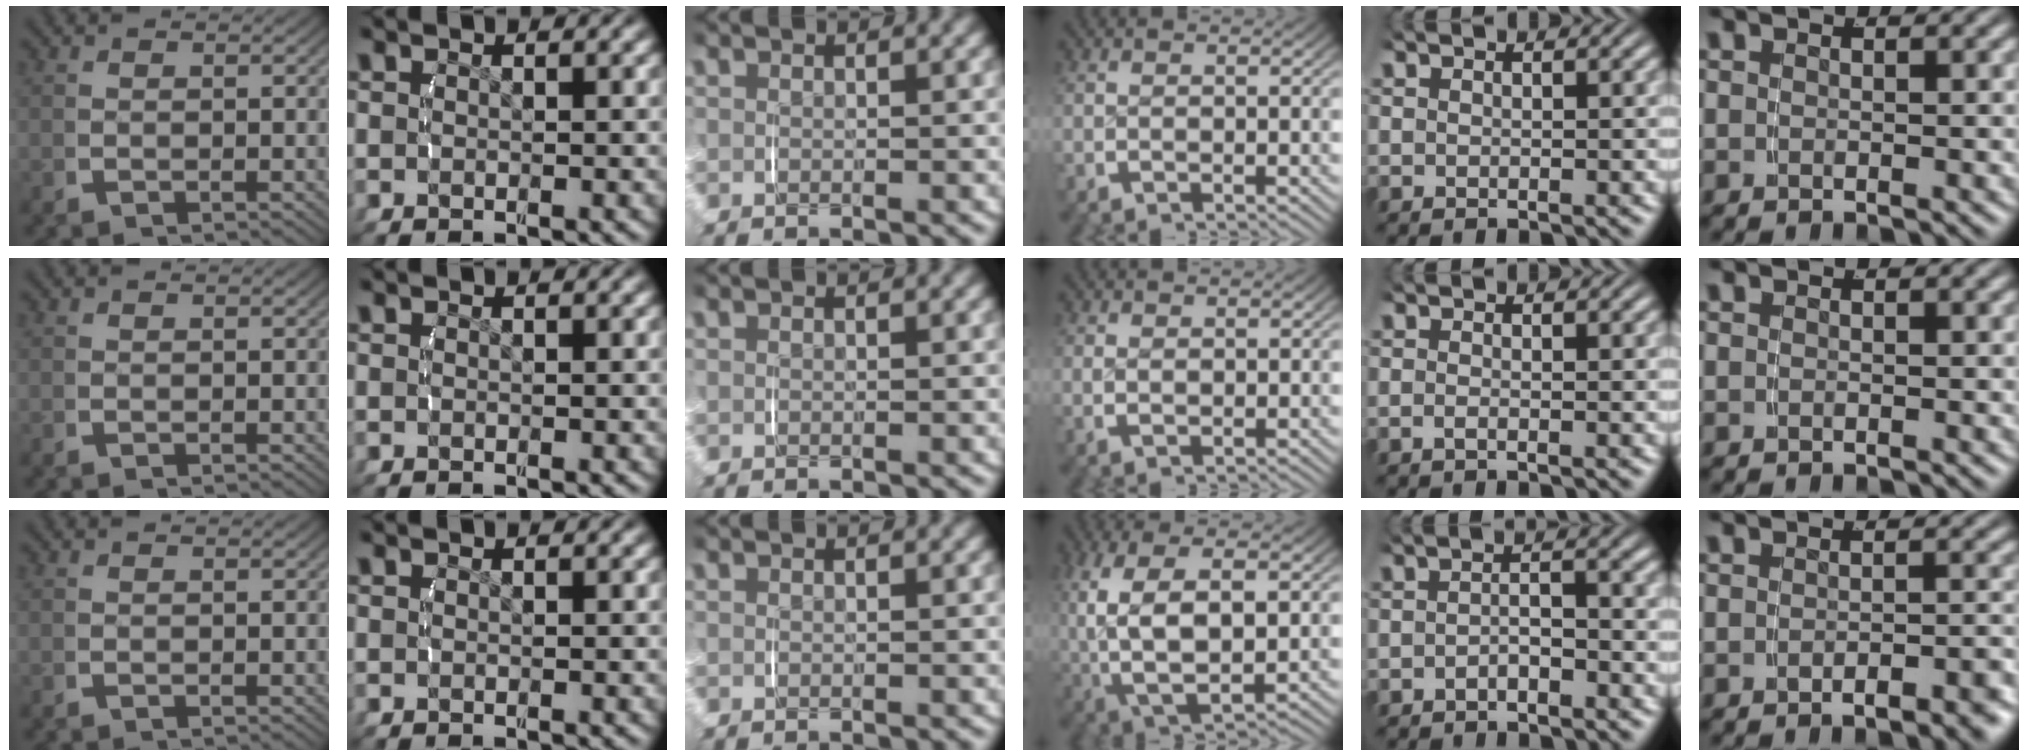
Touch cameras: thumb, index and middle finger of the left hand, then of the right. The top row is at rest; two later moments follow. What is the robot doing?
{"motion": "lift_and_place", "object": "napkin"}